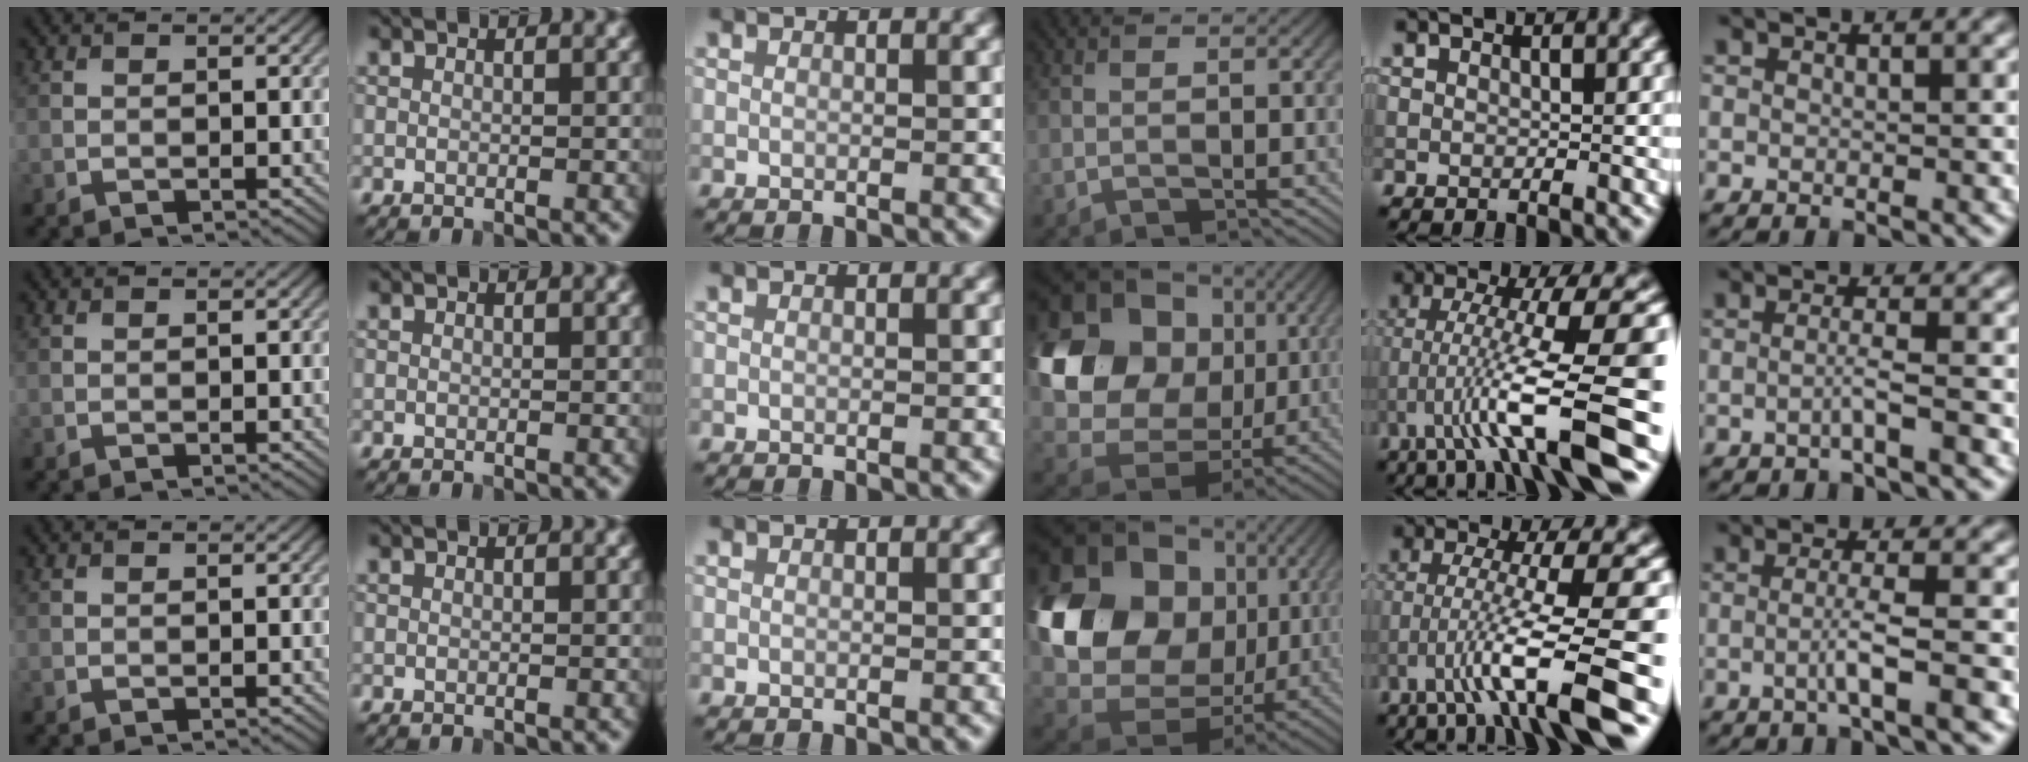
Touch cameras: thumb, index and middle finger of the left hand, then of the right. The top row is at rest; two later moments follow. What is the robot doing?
{"motion": "lift_and_place", "object": "calculator"}